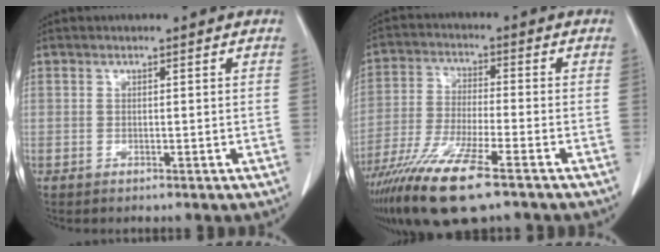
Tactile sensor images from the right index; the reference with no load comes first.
{"total": 13.7, "force": [-9.0, 1.5, 10.2], "torque": [-0.207, -0.037, -0.163]}